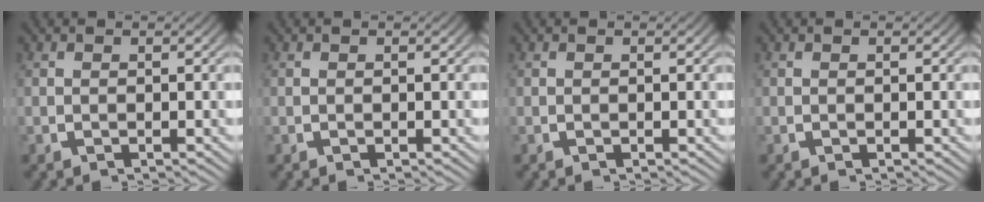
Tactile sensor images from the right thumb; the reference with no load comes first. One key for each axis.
{"total": 0.0}
{"total": 0.0}
{"total": 0.0}